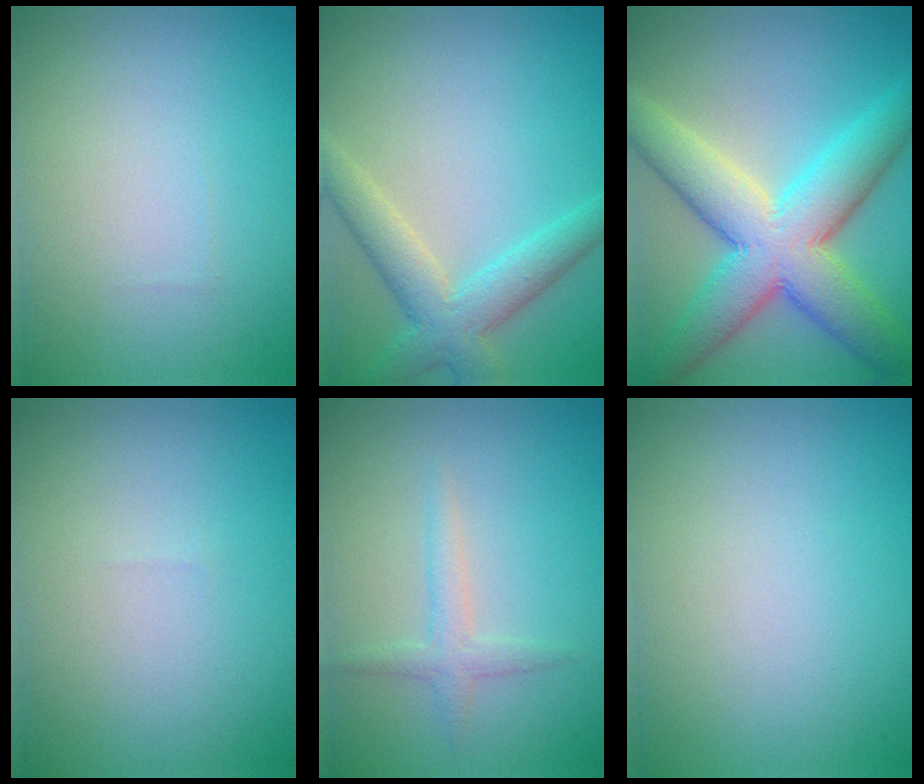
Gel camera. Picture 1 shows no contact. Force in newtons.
{"total": 4.5, "press": 4.5, "slide": 0.2}
{"total": 10.1, "press": 10.1, "slide": 0.5}
{"total": 0.0}
{"total": 1.7, "press": 1.7, "slide": 0.1}
{"total": 0.0}